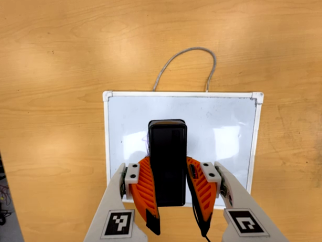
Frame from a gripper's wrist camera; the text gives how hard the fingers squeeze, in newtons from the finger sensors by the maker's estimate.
{"total": 8.0, "left": 6.4, "right": 9.6}